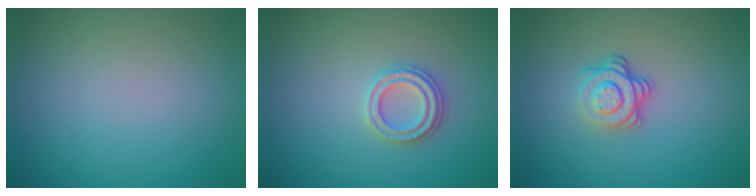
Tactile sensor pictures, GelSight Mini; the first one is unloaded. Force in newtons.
{"total": 2.4, "press": 2.3, "slide": 0.6}
{"total": 3.7, "press": 2.6, "slide": 2.6}